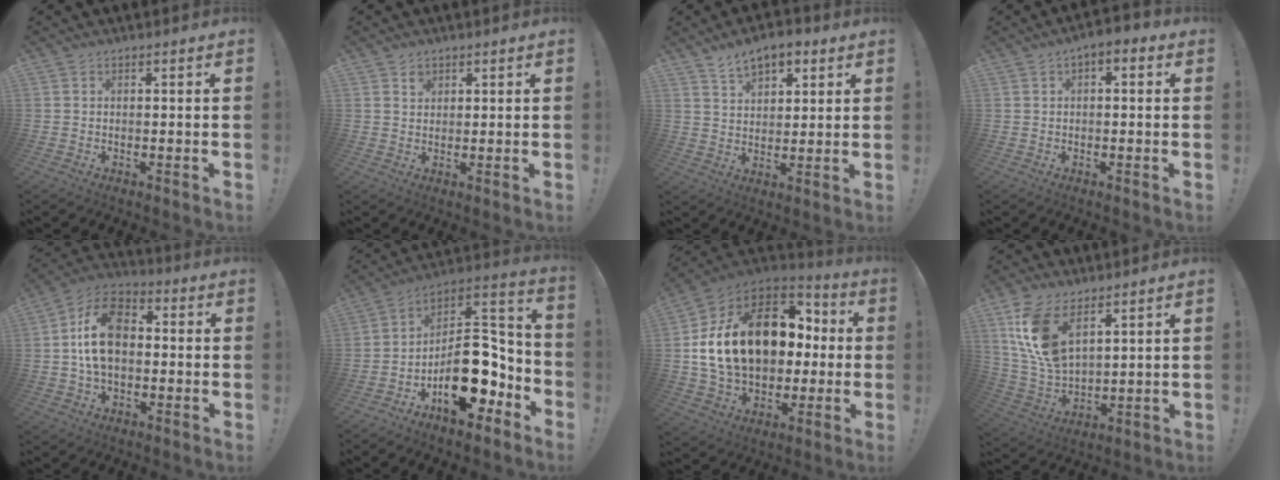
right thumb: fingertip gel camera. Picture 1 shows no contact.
{"total": 1.9, "force": [1.2, 1.4, 0.3], "torque": [0.009, -0.010, 0.020]}
{"total": 8.0, "force": [5.2, 4.6, 3.9], "torque": [-0.053, -0.024, 0.094]}
{"total": 2.7, "force": [-0.1, 1.6, 2.2], "torque": [-0.033, 0.009, -0.006]}
{"total": 15.4, "force": [0.9, 10.4, 11.3], "torque": [-0.203, 0.022, 0.016]}
{"total": 18.8, "force": [-6.8, 11.4, 13.4], "torque": [-0.172, 0.044, -0.092]}
{"total": 24.3, "force": [4.0, 16.7, 17.3], "torque": [-0.296, 0.000, 0.099]}
{"total": 13.0, "force": [7.4, 6.6, 8.4], "torque": [-0.174, -0.037, 0.143]}